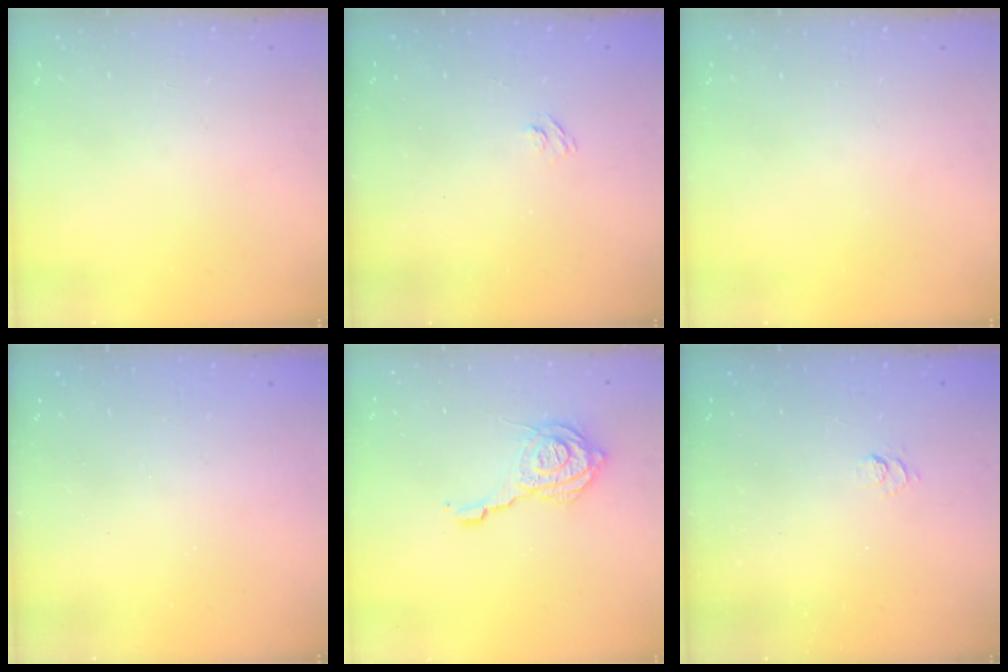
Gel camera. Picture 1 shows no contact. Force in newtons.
{"total": 2.7, "press": 2.5, "slide": 0.9}
{"total": 0.0}
{"total": 2.6, "press": 2.5, "slide": 0.9}
{"total": 14.4, "press": 14.3, "slide": 1.9}
{"total": 2.5, "press": 2.0, "slide": 1.4}